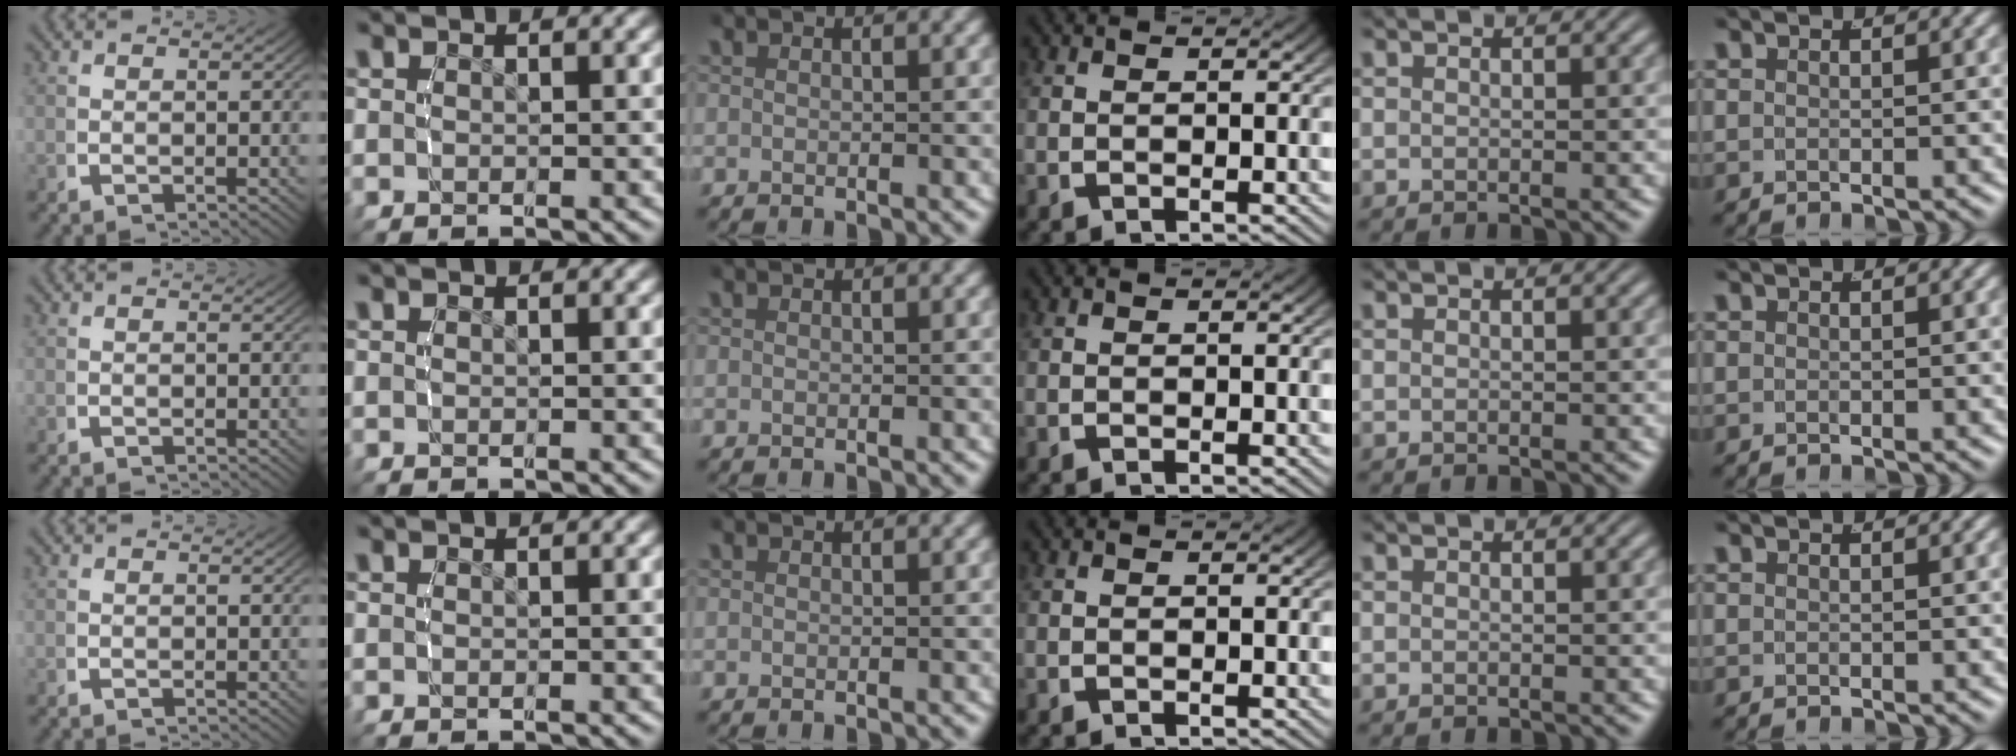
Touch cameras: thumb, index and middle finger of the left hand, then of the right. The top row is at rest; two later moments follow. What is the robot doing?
{"motion": "reach", "object": "router"}